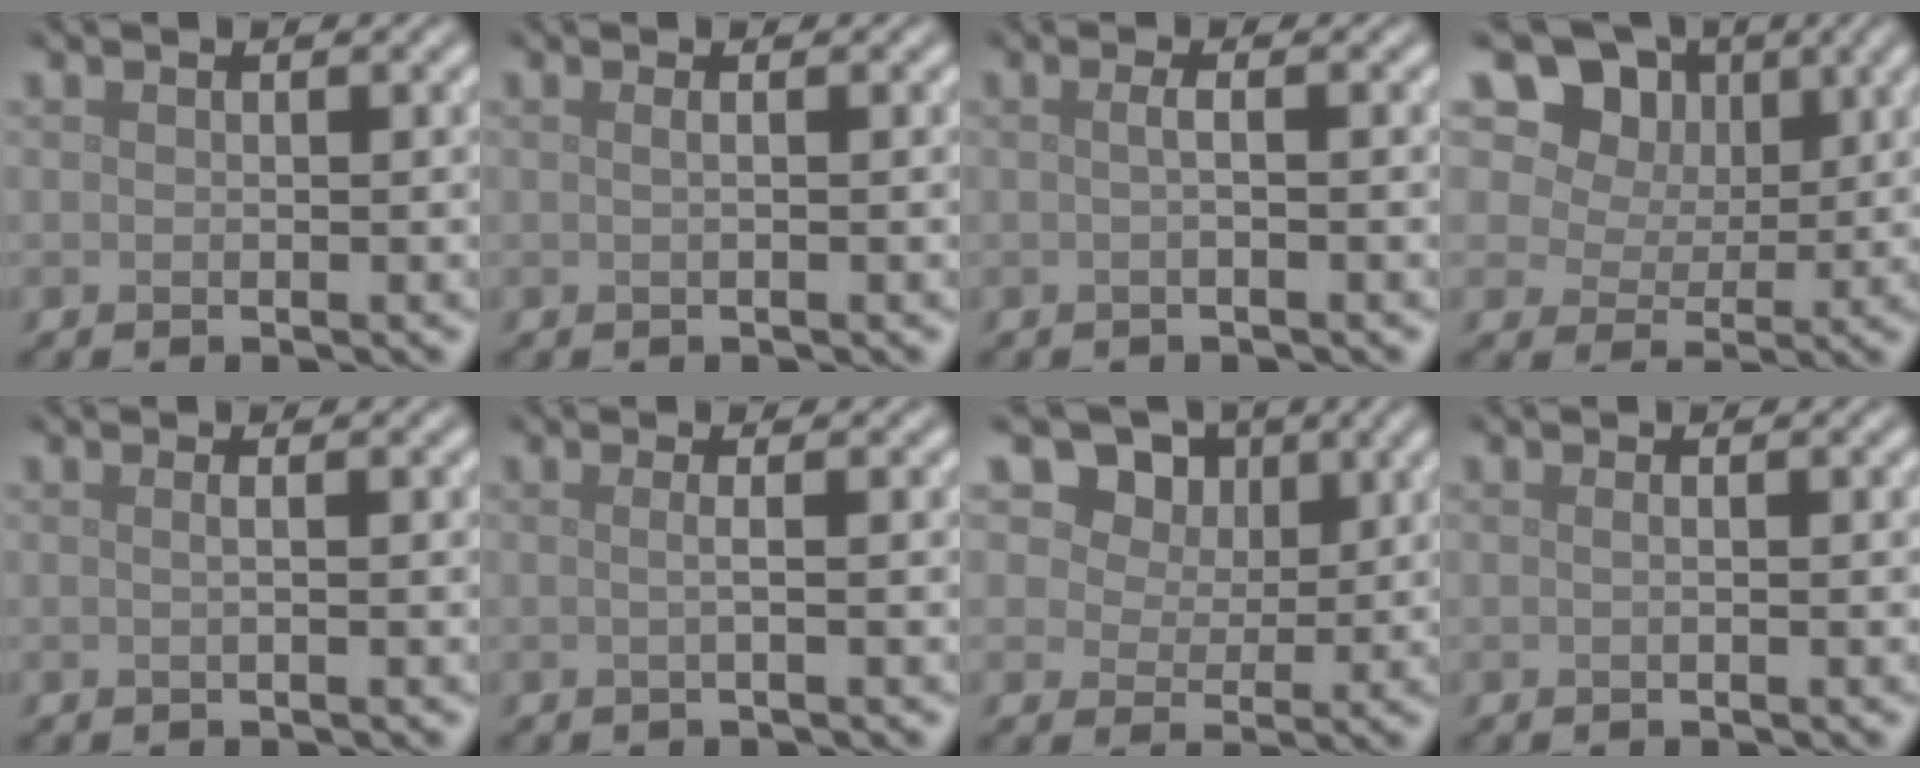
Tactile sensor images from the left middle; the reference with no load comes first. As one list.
[{"total": 1.0, "force": [0.2, 0.4, 0.8], "torque": [-0.008, -0.002, -0.008]}, {"total": 1.2, "force": [0.0, 0.4, 1.1], "torque": [-0.015, 0.002, -0.004]}, {"total": 16.5, "force": [8.6, 12.3, 6.9], "torque": [-0.185, 0.039, 0.160]}, {"total": 1.2, "force": [0.3, 0.5, 1.0], "torque": [-0.007, -0.004, -0.010]}, {"total": 1.5, "force": [0.1, 0.6, 1.4], "torque": [-0.016, -0.003, -0.015]}, {"total": 12.9, "force": [7.5, 8.6, 5.9], "torque": [-0.131, 0.025, 0.123]}, {"total": 0.6, "force": [0.0, 0.3, 0.6], "torque": [-0.007, 0.000, -0.004]}]